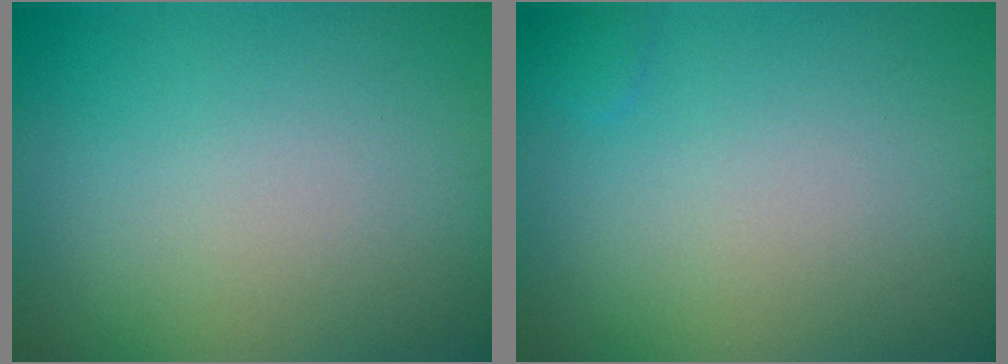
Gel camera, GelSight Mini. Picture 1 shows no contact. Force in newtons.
{"total": 0.9, "press": 0.9, "slide": 0.2}